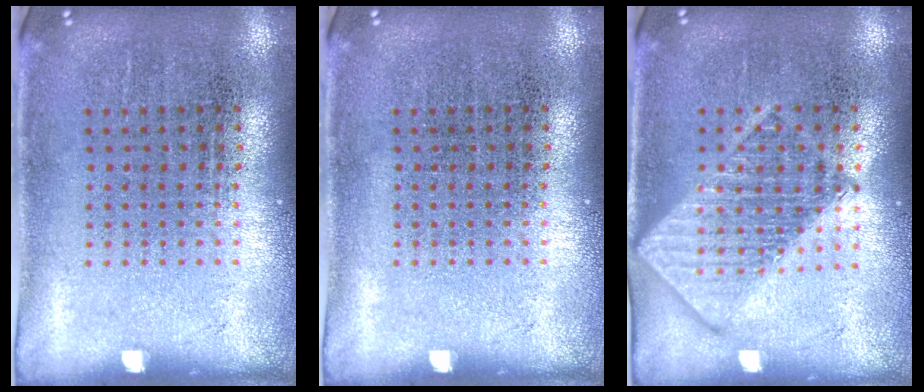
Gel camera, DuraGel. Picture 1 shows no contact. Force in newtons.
{"total": 0.0}
{"total": 2.9, "press": 2.9, "slide": 0.5}